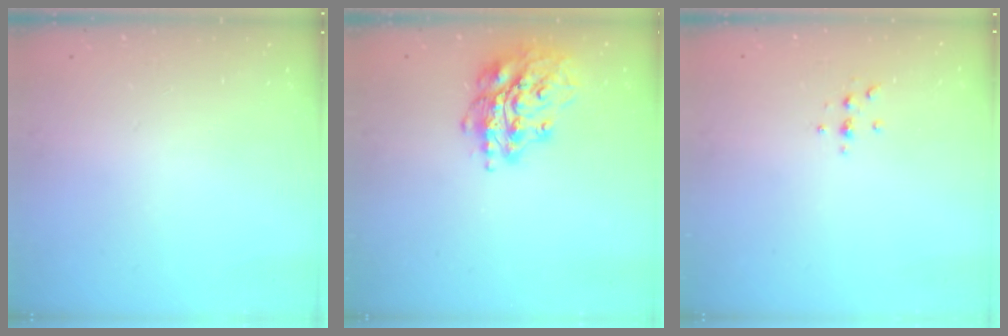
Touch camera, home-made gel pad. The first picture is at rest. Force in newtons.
{"total": 16.4, "press": 16.4, "slide": 0.6}
{"total": 2.3, "press": 2.2, "slide": 0.2}